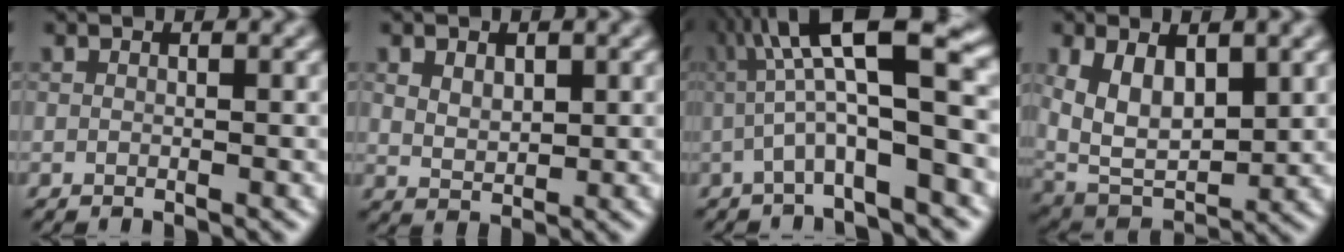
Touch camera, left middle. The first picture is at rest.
{"total": 2.0, "force": [0.9, 1.3, 1.3], "torque": [-0.026, -0.003, 0.020]}
{"total": 8.9, "force": [0.5, 1.8, 8.7], "torque": [-0.136, 0.032, 0.000]}
{"total": 8.1, "force": [1.8, 4.4, 6.5], "torque": [-0.142, -0.011, 0.032]}